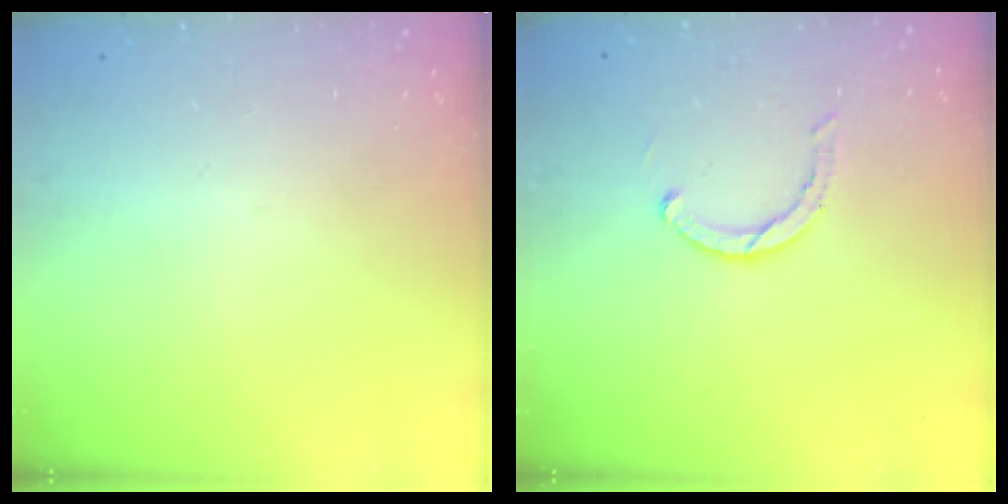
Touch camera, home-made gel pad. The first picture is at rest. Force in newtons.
{"total": 2.8, "press": 2.7, "slide": 0.3}